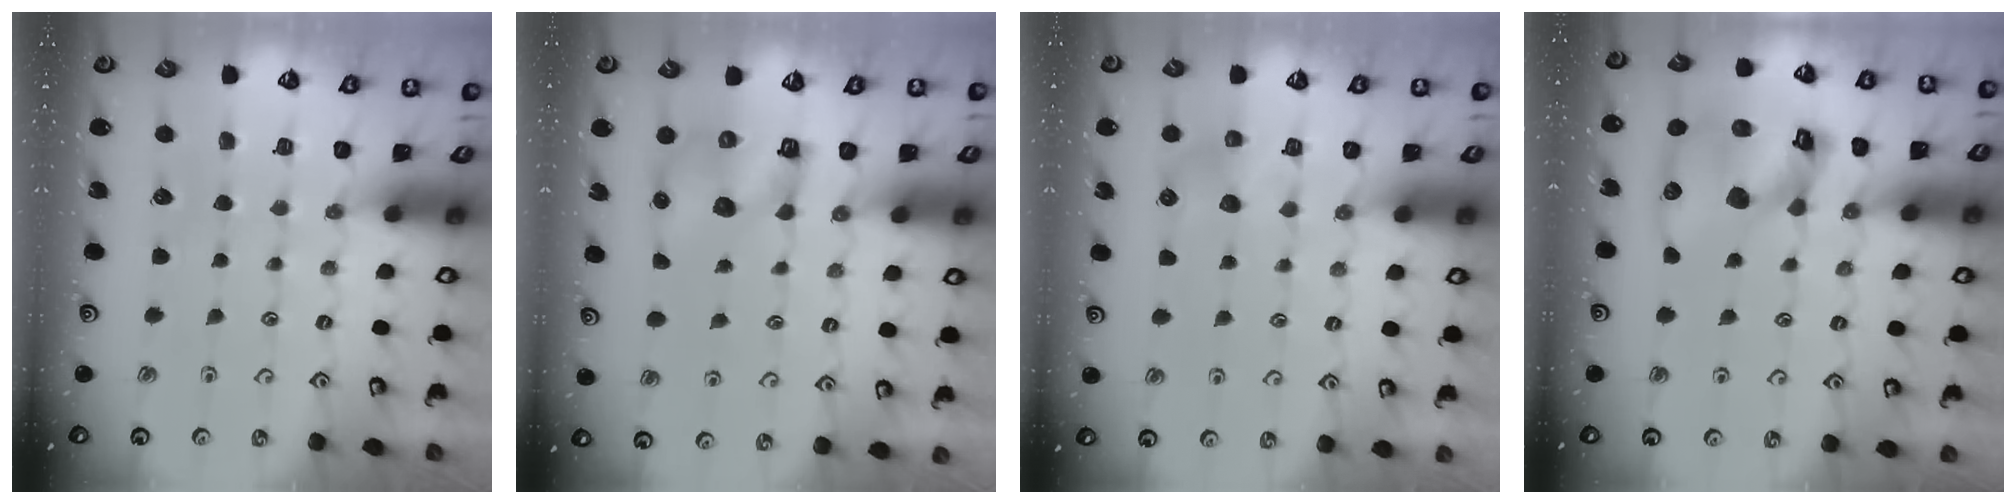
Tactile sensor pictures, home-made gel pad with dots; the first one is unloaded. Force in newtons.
{"total": 7.3, "press": 7.2, "slide": 1.0}
{"total": 6.3, "press": 6.3, "slide": 0.6}
{"total": 18.3, "press": 18.1, "slide": 2.5}